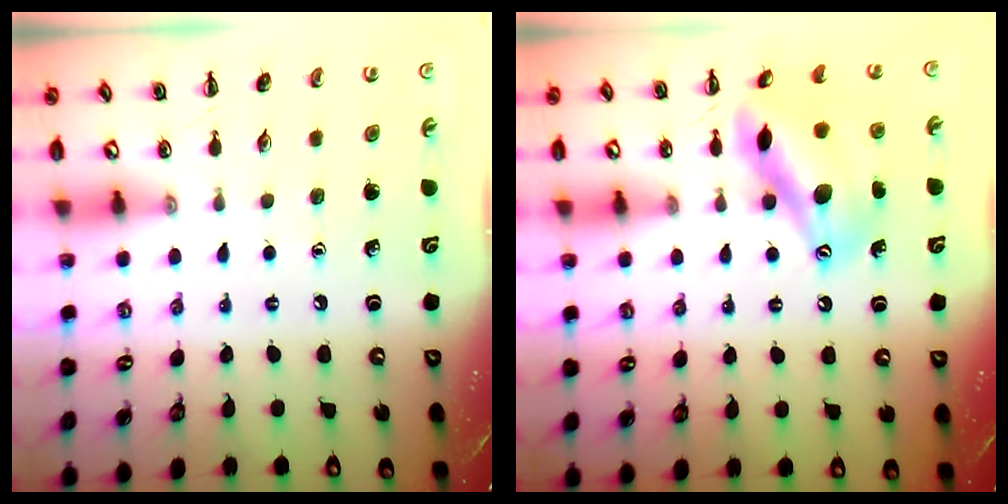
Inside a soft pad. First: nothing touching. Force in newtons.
{"total": 15.6, "press": 15.3, "slide": 3.0}